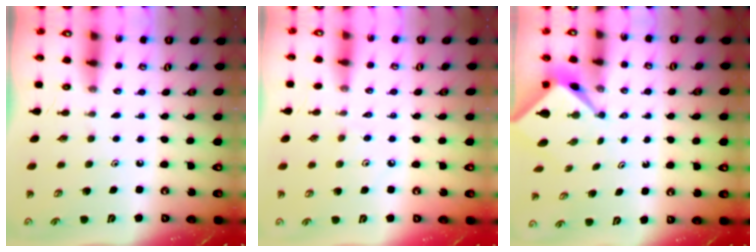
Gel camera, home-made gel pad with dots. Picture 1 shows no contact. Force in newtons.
{"total": 5.4, "press": 5.3, "slide": 1.0}
{"total": 2.4, "press": 2.4, "slide": 0.3}